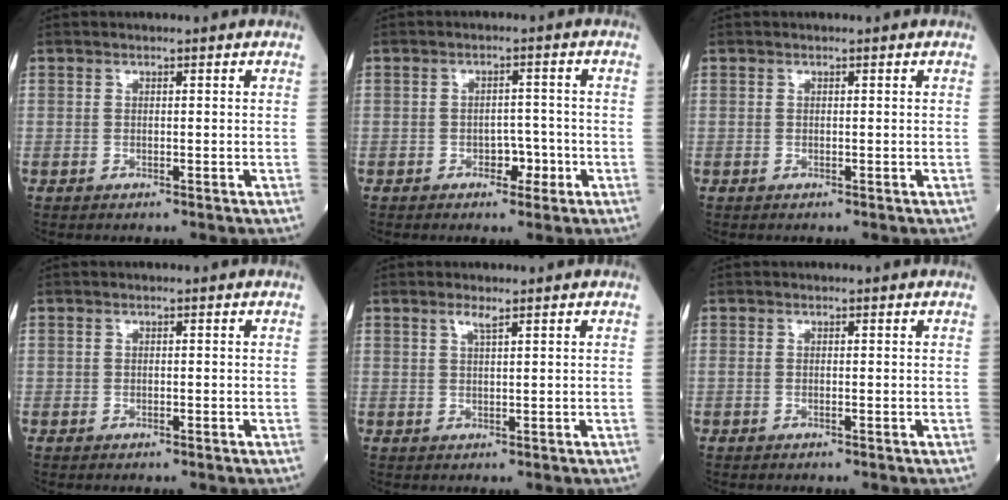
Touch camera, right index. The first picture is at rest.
{"total": 3.1, "force": [-1.4, 1.9, 2.0], "torque": [-0.021, 0.008, -0.018]}
{"total": 0.0}
{"total": 0.0}
{"total": 1.5, "force": [1.0, -0.1, 1.1], "torque": [-0.025, 0.002, 0.021]}
{"total": 0.0}